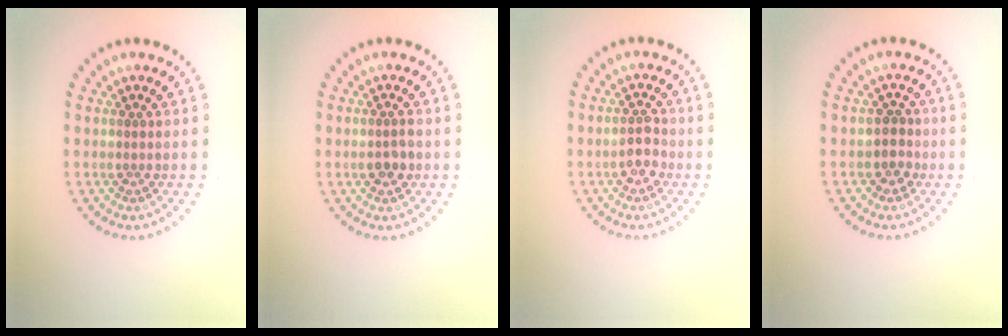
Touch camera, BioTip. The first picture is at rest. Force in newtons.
{"total": 1.7, "press": 1.6, "slide": 0.3}
{"total": 2.0, "press": 1.9, "slide": 0.6}
{"total": 1.9, "press": 1.4, "slide": 1.2}